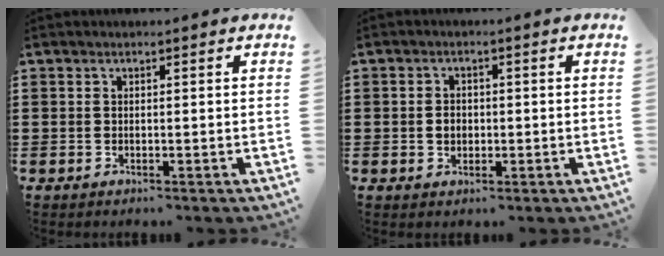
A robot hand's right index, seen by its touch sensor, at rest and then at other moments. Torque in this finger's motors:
{"motor_torque": [0.60, -0.32, 0.27, 0.05]}